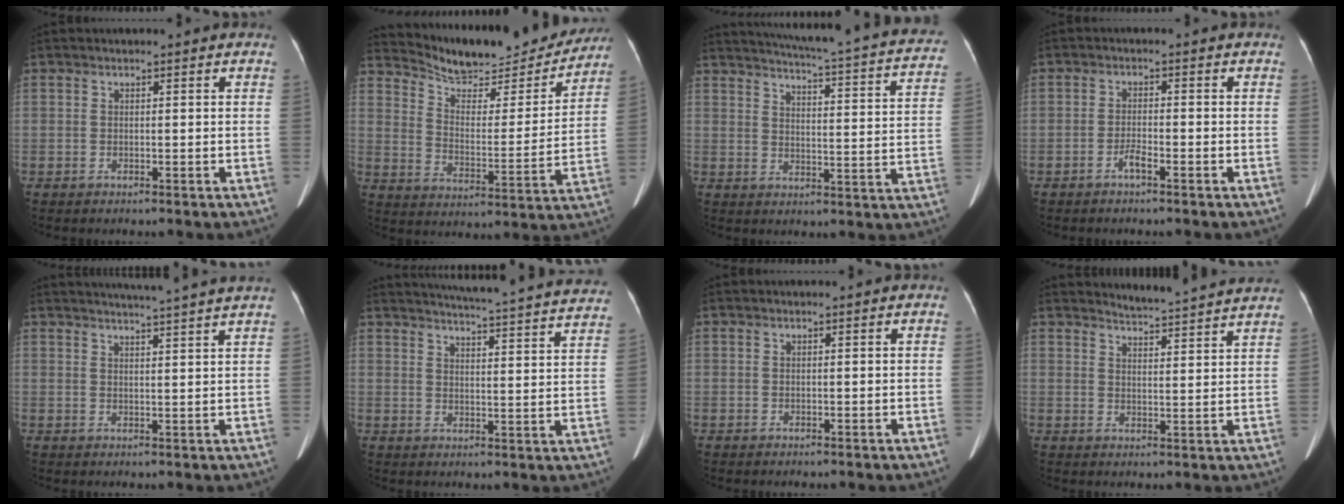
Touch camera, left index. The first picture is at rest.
{"total": 18.5, "force": [17.5, 3.5, 4.7], "torque": [-0.074, -0.025, 0.250]}
{"total": 25.9, "force": [23.0, 2.4, 11.8], "torque": [-0.171, -0.056, 0.265]}
{"total": 1.7, "force": [-1.2, 0.1, 1.2], "torque": [-0.026, 0.000, -0.024]}
{"total": 10.6, "force": [9.6, -1.5, 4.2], "torque": [-0.061, -0.001, 0.112]}
{"total": 27.8, "force": [26.2, 1.5, 9.2], "torque": [-0.139, -0.063, 0.304]}
{"total": 0.0}
{"total": 9.7, "force": [9.5, -0.9, 2.0], "torque": [-0.043, -0.007, 0.115]}